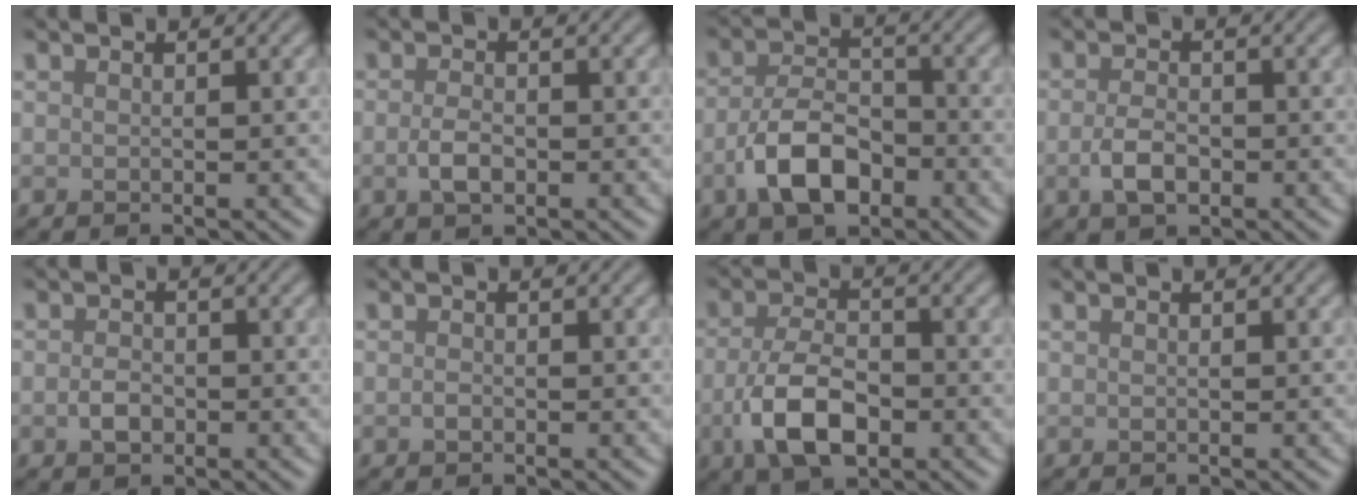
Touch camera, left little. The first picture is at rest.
{"total": 1.9, "force": [-0.6, 1.1, 1.5], "torque": [-0.035, -0.001, -0.014]}
{"total": 5.8, "force": [-2.6, 3.3, 4.1], "torque": [-0.079, -0.001, -0.052]}
{"total": 2.5, "force": [-0.9, 1.4, 1.9], "torque": [-0.039, -0.001, -0.019]}
{"total": 1.7, "force": [-0.6, 1.2, 1.1], "torque": [-0.023, -0.002, -0.015]}
{"total": 0.6, "force": [-0.3, 0.4, 0.3], "torque": [-0.007, -0.002, -0.009]}
{"total": 6.0, "force": [-2.1, 3.1, 4.7], "torque": [-0.101, -0.008, -0.042]}
{"total": 0.0}